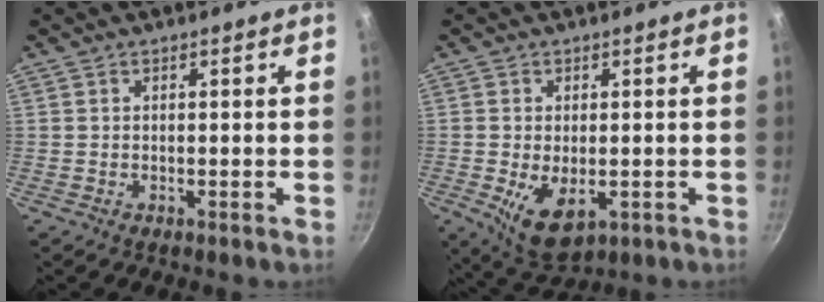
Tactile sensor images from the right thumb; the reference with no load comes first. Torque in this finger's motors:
{"motor_torque": [-0.18, 0.46, 0.42, 0.82, 0.07]}